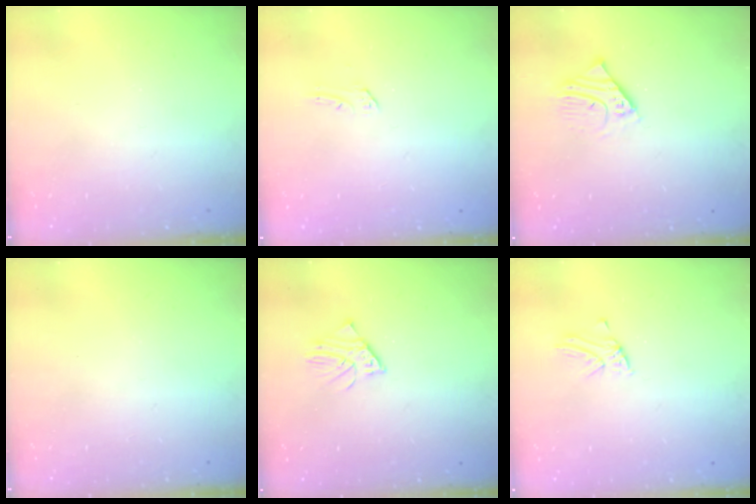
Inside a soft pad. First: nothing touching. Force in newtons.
{"total": 2.1, "press": 2.1, "slide": 0.2}
{"total": 3.9, "press": 3.9, "slide": 0.3}
{"total": 0.0}
{"total": 1.6, "press": 1.6, "slide": 0.2}
{"total": 1.4, "press": 1.4, "slide": 0.1}